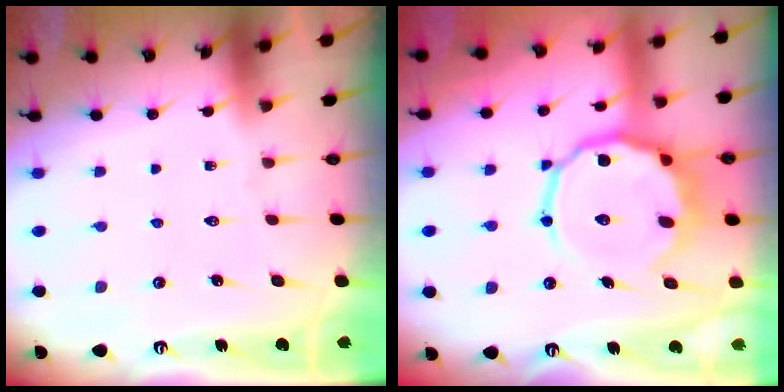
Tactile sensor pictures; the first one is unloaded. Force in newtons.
{"total": 14.2, "press": 14.0, "slide": 2.5}